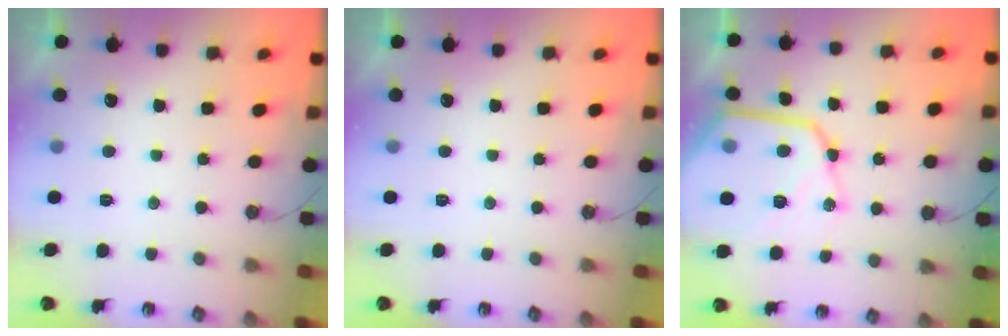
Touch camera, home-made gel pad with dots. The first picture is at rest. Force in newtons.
{"total": 0.0}
{"total": 19.1, "press": 19.0, "slide": 1.7}